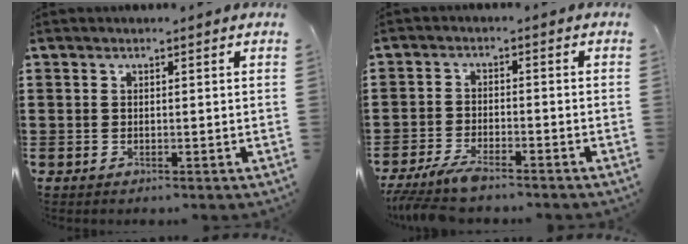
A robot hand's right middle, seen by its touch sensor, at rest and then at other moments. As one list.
[{"total": 4.3, "force": [-3.7, 0.5, 2.1], "torque": [-0.055, -0.009, -0.078]}]